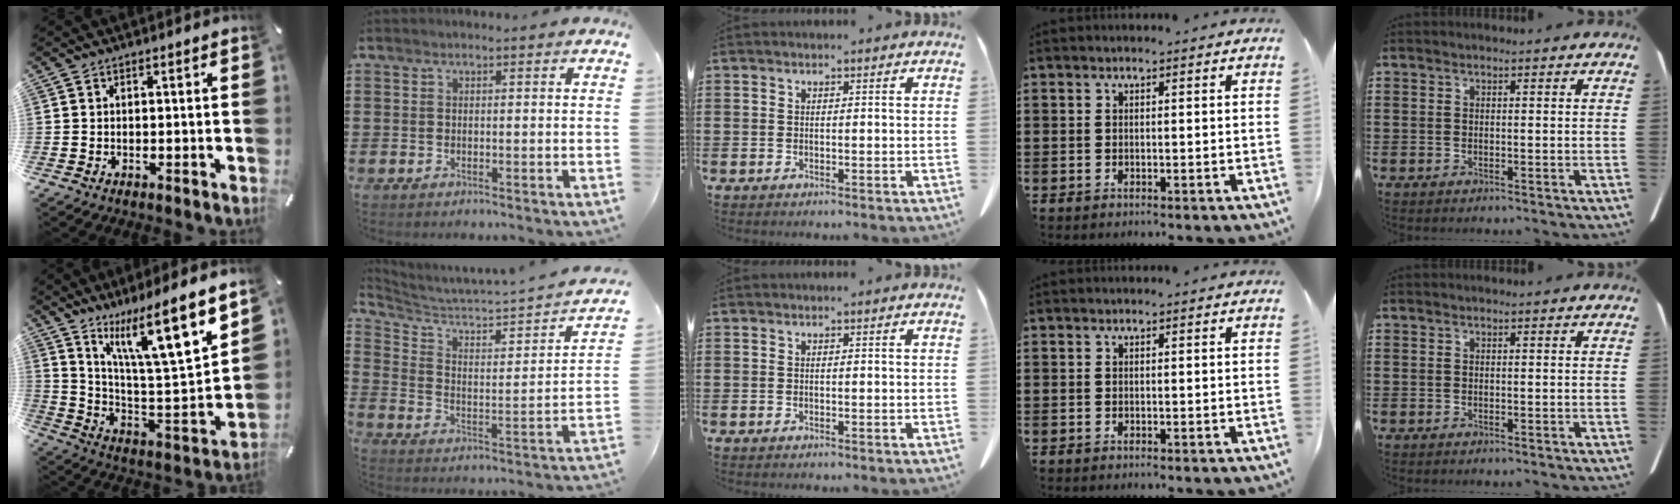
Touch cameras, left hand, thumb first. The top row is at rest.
{"thumb": {"total": 16.7, "force": [11.9, 2.5, 11.4], "torque": [-0.189, -0.103, 0.185]}, "index": {"total": 3.1, "force": [2.6, 0.2, 1.7], "torque": [-0.054, -0.037, 0.033]}}